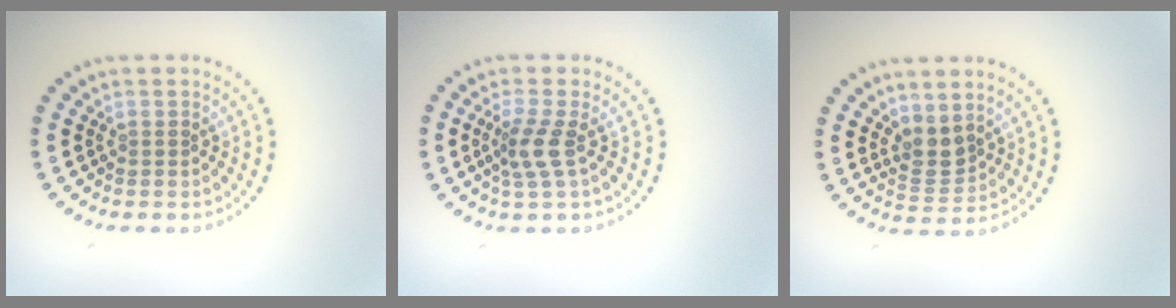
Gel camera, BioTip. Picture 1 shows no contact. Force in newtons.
{"total": 2.5, "press": 1.9, "slide": 1.7}
{"total": 2.3, "press": 1.9, "slide": 1.3}